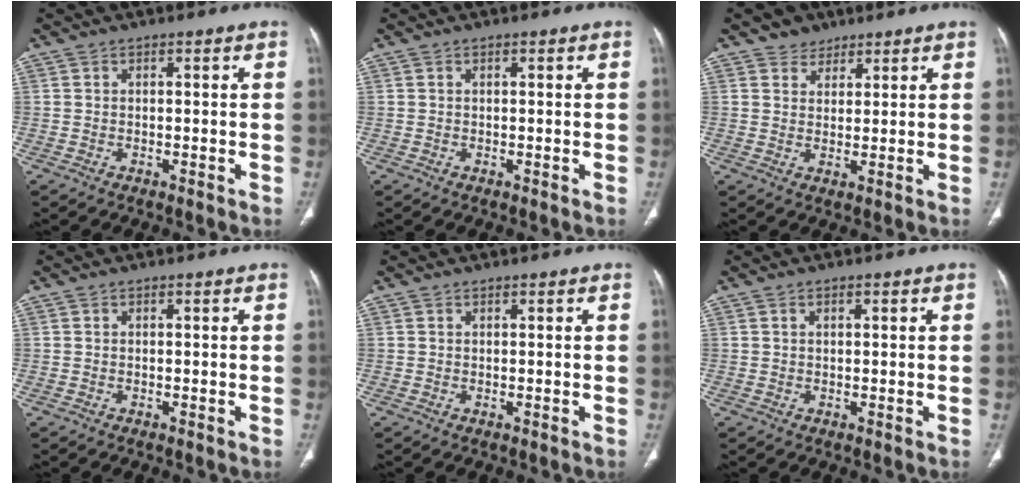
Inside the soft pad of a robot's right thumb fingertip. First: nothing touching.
{"total": 0.0}
{"total": 3.9, "force": [2.7, 2.9, 0.4], "torque": [0.013, -0.015, 0.040]}
{"total": 0.0}
{"total": 0.0}
{"total": 1.0, "force": [0.5, 0.4, 0.8], "torque": [-0.015, 0.004, 0.007]}